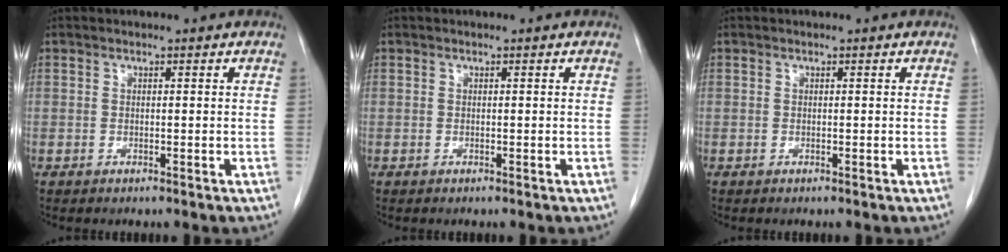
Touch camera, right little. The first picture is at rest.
{"total": 0.0}
{"total": 0.0}